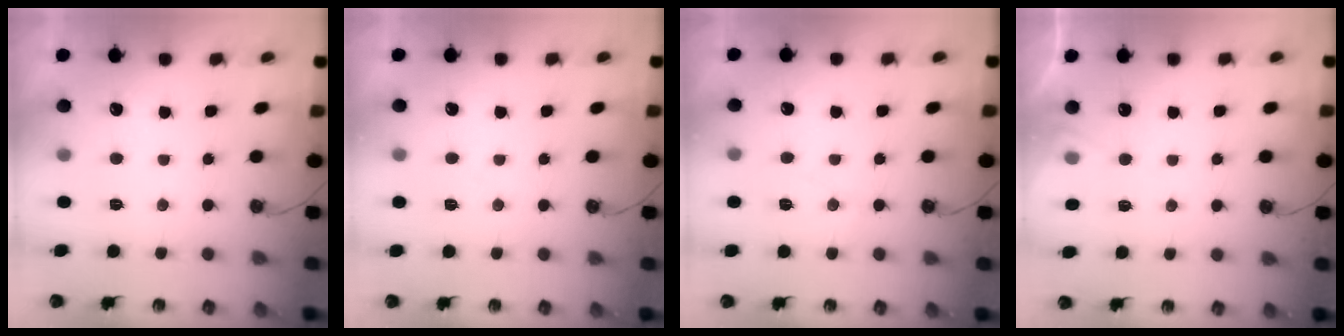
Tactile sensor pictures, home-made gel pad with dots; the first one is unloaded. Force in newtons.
{"total": 5.0, "press": 4.9, "slide": 0.8}
{"total": 7.0, "press": 7.0, "slide": 0.8}
{"total": 4.9, "press": 4.8, "slide": 0.7}